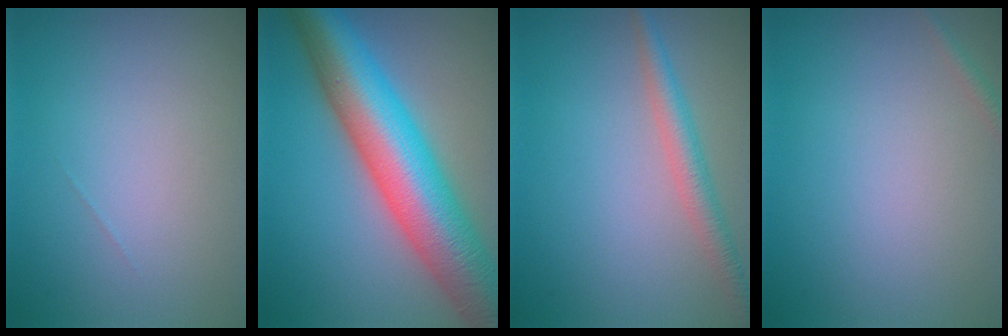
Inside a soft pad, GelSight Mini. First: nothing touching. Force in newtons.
{"total": 12.5, "press": 12.5, "slide": 0.4}
{"total": 2.8, "press": 2.8, "slide": 0.1}
{"total": 0.7, "press": 0.7, "slide": 0.0}